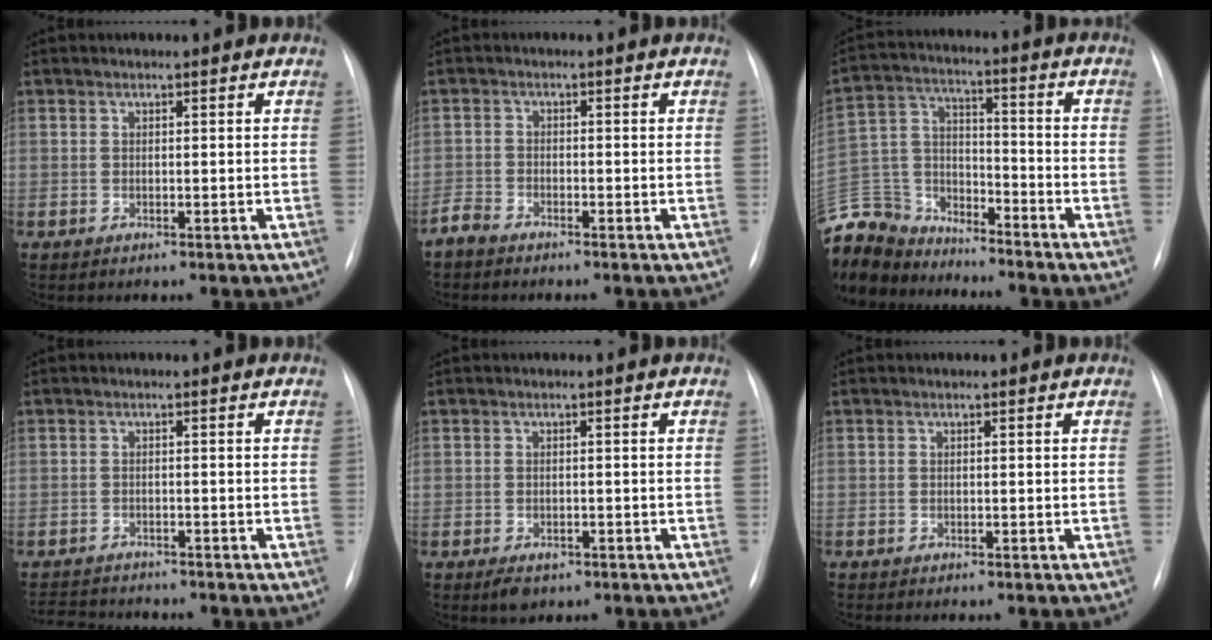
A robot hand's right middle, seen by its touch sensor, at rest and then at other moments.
{"total": 2.2, "force": [-2.1, 0.6, 0.4], "torque": [-0.010, -0.003, -0.041]}
{"total": 17.1, "force": [-15.6, 6.0, 3.6], "torque": [-0.096, 0.028, -0.281]}
{"total": 6.5, "force": [-6.2, 1.0, 1.5], "torque": [-0.027, -0.009, -0.095]}
{"total": 2.5, "force": [-1.5, 1.4, 1.4], "torque": [-0.023, -0.002, -0.014]}
{"total": 0.5, "force": [-0.5, 0.1, 0.1], "torque": [-0.008, -0.002, -0.011]}